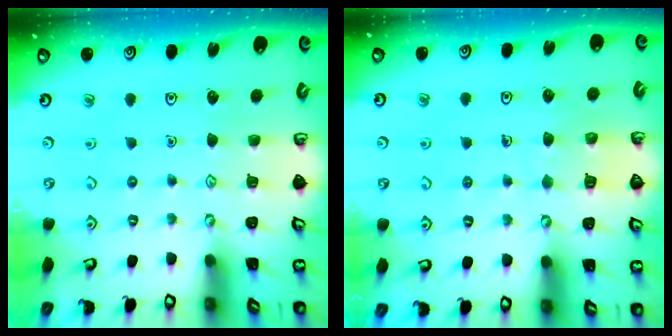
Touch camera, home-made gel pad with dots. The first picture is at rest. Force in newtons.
{"total": 4.7, "press": 4.7, "slide": 0.4}